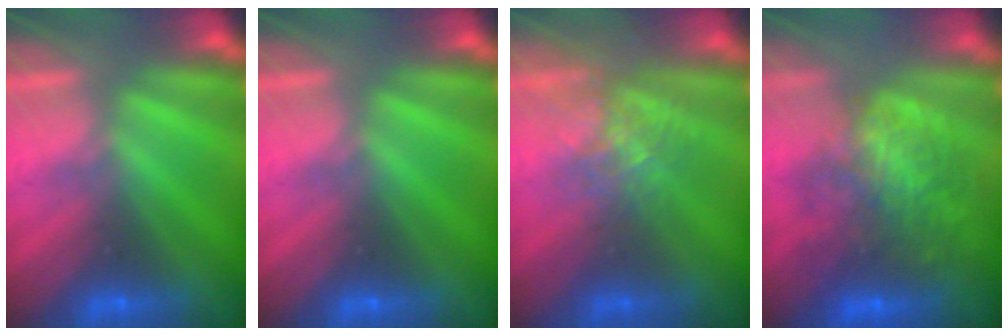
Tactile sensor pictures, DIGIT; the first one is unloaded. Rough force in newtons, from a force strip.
{"total": 0.0}
{"total": 2.6}
{"total": 5.8}